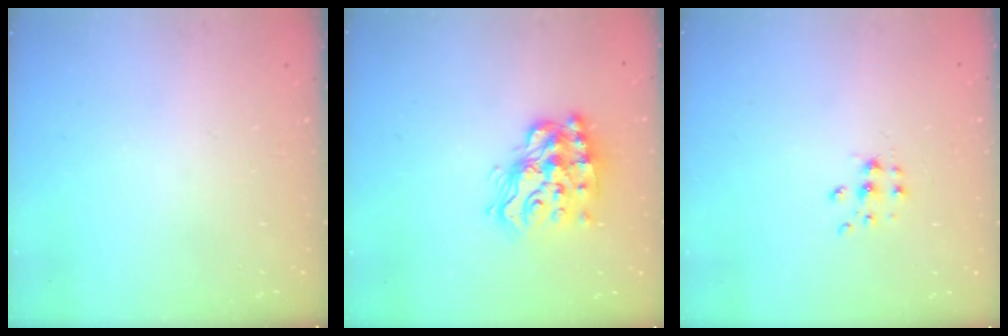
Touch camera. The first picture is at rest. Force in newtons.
{"total": 16.0, "press": 15.9, "slide": 1.1}
{"total": 7.1, "press": 7.1, "slide": 0.6}